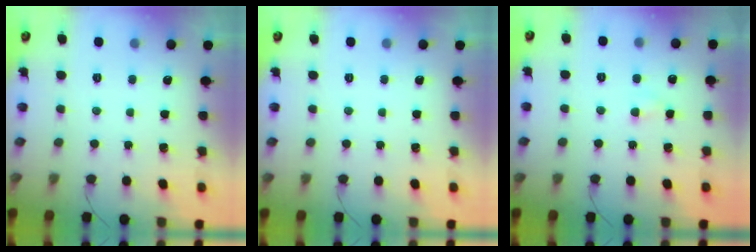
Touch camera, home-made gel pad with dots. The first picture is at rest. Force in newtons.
{"total": 0.0}
{"total": 2.9, "press": 2.7, "slide": 1.0}